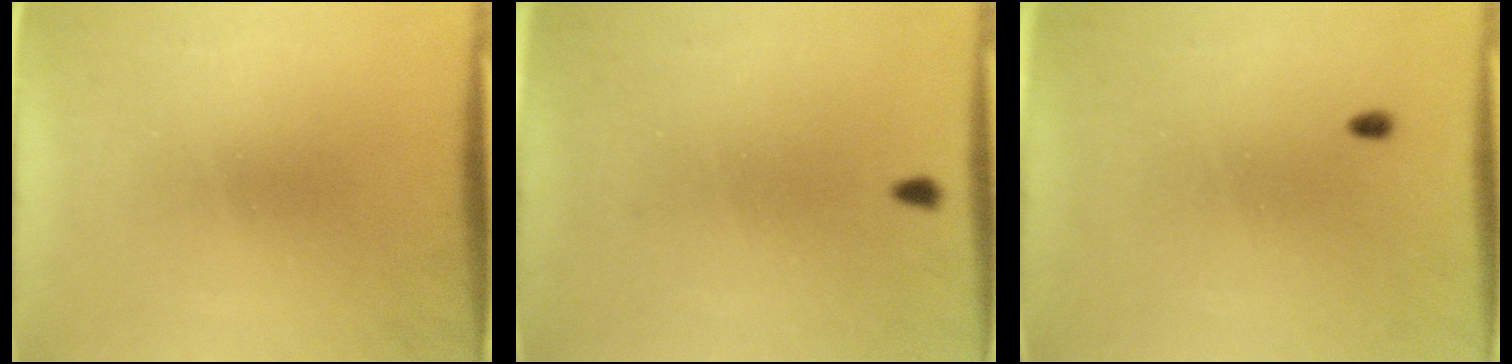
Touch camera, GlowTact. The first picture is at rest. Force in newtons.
{"total": 0.8}
{"total": 0.7}